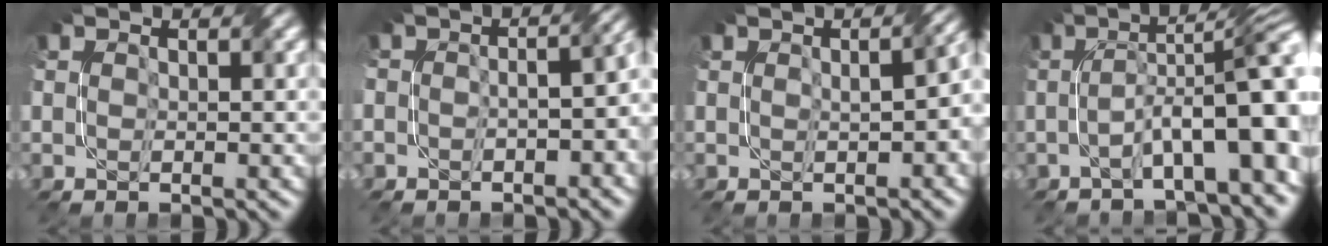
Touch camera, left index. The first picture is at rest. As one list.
[{"total": 6.6, "force": [-1.9, 3.4, 5.3], "torque": [-0.037, -0.008, -0.026]}, {"total": 4.9, "force": [-0.1, 2.1, 4.5], "torque": [-0.045, 0.004, 0.006]}, {"total": 10.0, "force": [-2.4, 2.4, 9.4], "torque": [-0.136, 0.021, -0.039]}]